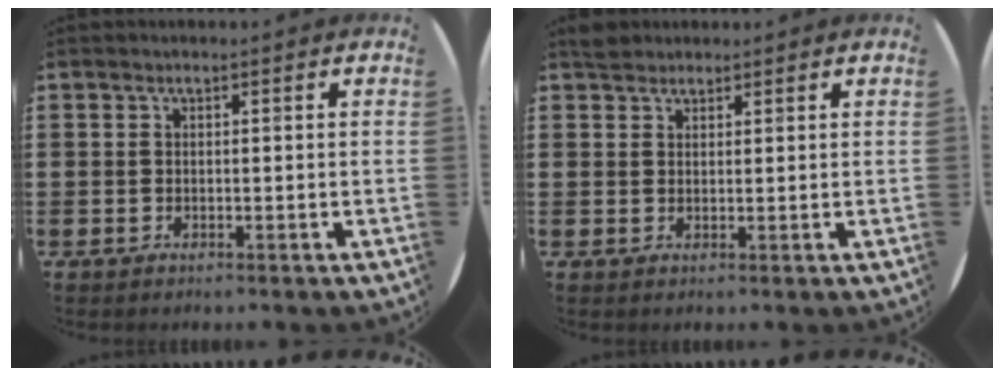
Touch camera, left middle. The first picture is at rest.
{"total": 1.7, "force": [1.6, 0.7, 0.0], "torque": [0.005, 0.002, 0.030]}